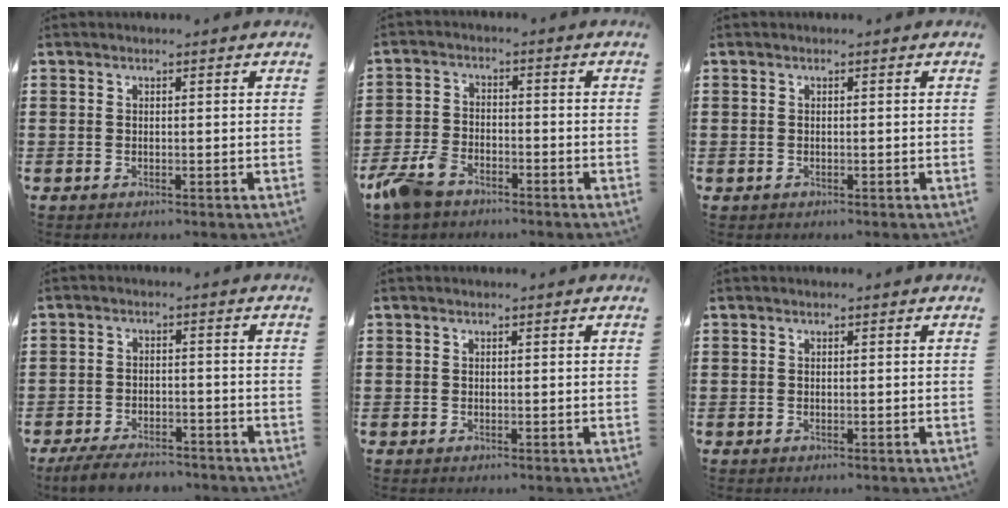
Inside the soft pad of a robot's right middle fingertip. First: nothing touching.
{"total": 7.0, "force": [-5.6, 3.0, 3.0], "torque": [-0.093, 0.001, -0.116]}
{"total": 0.0}
{"total": 4.8, "force": [-4.4, 1.0, 1.6], "torque": [-0.040, -0.002, -0.088]}
{"total": 0.0}
{"total": 0.0}